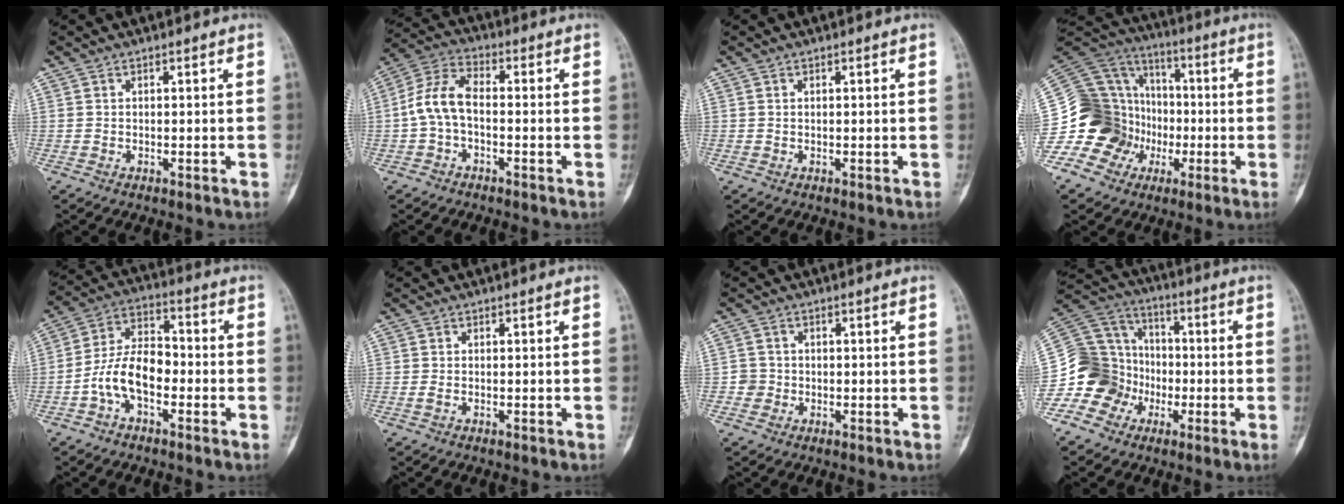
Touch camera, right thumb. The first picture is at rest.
{"total": 7.8, "force": [-1.2, 4.3, 6.4], "torque": [-0.131, 0.030, -0.034]}
{"total": 0.0}
{"total": 20.1, "force": [-5.5, 17.4, 8.5], "torque": [-0.142, 0.075, -0.096]}
{"total": 10.6, "force": [-3.2, 6.0, 8.1], "torque": [-0.146, 0.042, -0.068]}
{"total": 0.6, "force": [-0.2, 0.3, 0.5], "torque": [-0.017, -0.002, -0.003]}
{"total": 2.1, "force": [-0.4, 2.1, 0.0], "torque": [0.015, 0.009, -0.012]}
{"total": 15.0, "force": [-5.5, 13.3, 4.1], "torque": [-0.062, 0.078, -0.100]}